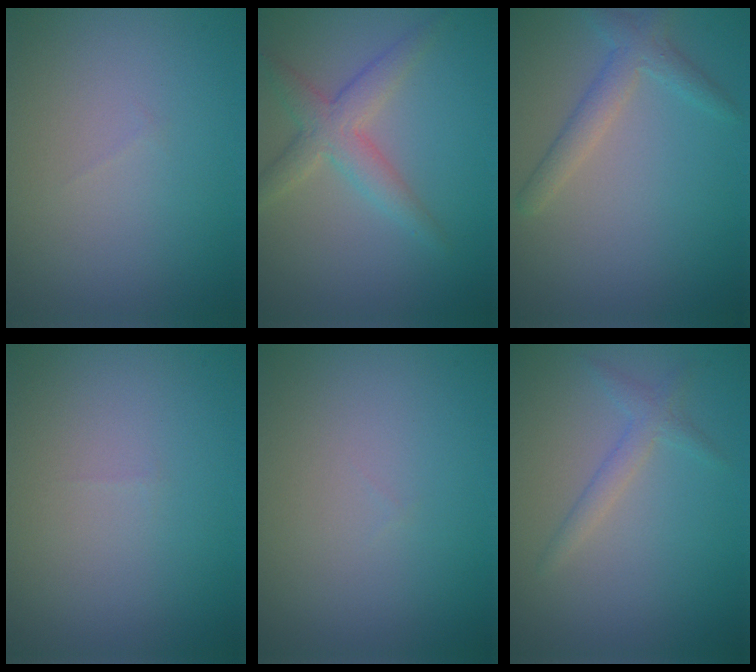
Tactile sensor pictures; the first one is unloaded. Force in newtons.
{"total": 3.4, "press": 3.4, "slide": 0.1}
{"total": 2.4, "press": 2.4, "slide": 0.2}
{"total": 0.0}
{"total": 0.0}
{"total": 1.6, "press": 1.6, "slide": 0.0}